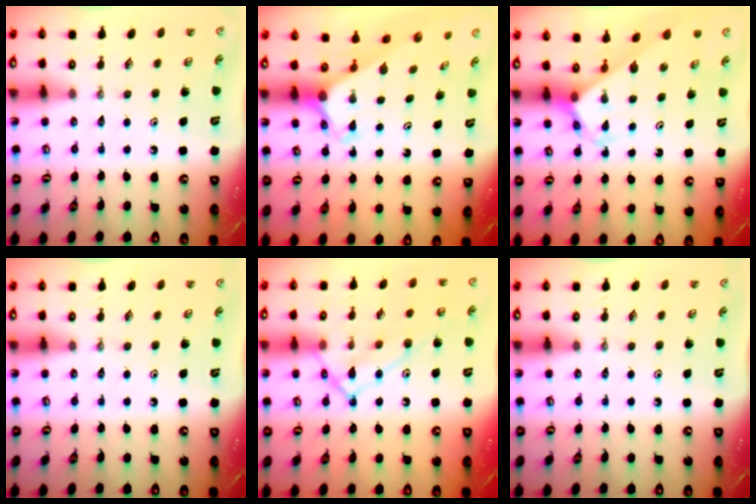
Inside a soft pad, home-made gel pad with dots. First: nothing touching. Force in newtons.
{"total": 2.3, "press": 2.3, "slide": 0.2}
{"total": 3.3, "press": 3.3, "slide": 0.1}
{"total": 0.0}
{"total": 13.2, "press": 13.1, "slide": 1.0}
{"total": 0.0}